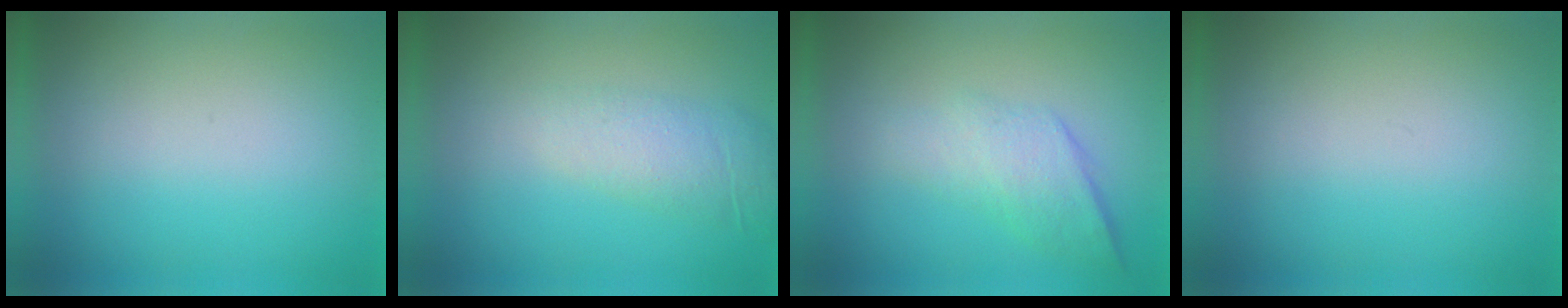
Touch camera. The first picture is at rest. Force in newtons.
{"total": 2.0}
{"total": 2.3}
{"total": 0.0}